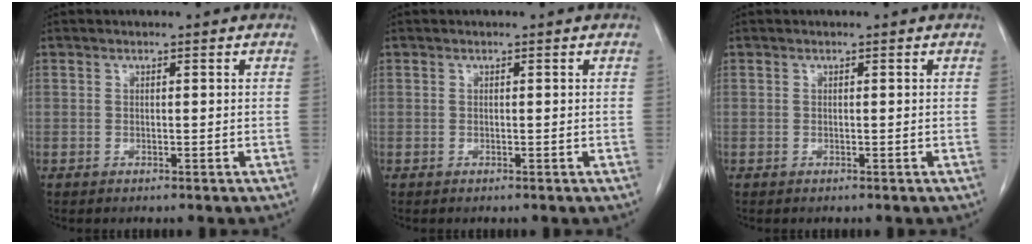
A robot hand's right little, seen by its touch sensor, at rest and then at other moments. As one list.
[{"total": 0.0}, {"total": 0.0}]